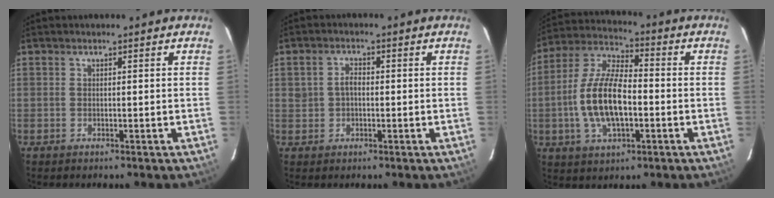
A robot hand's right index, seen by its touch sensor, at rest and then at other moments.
{"total": 2.8, "force": [-0.1, 2.1, 1.7], "torque": [-0.034, 0.008, 0.000]}
{"total": 13.9, "force": [-2.5, 6.1, 12.3], "torque": [-0.256, 0.006, -0.047]}